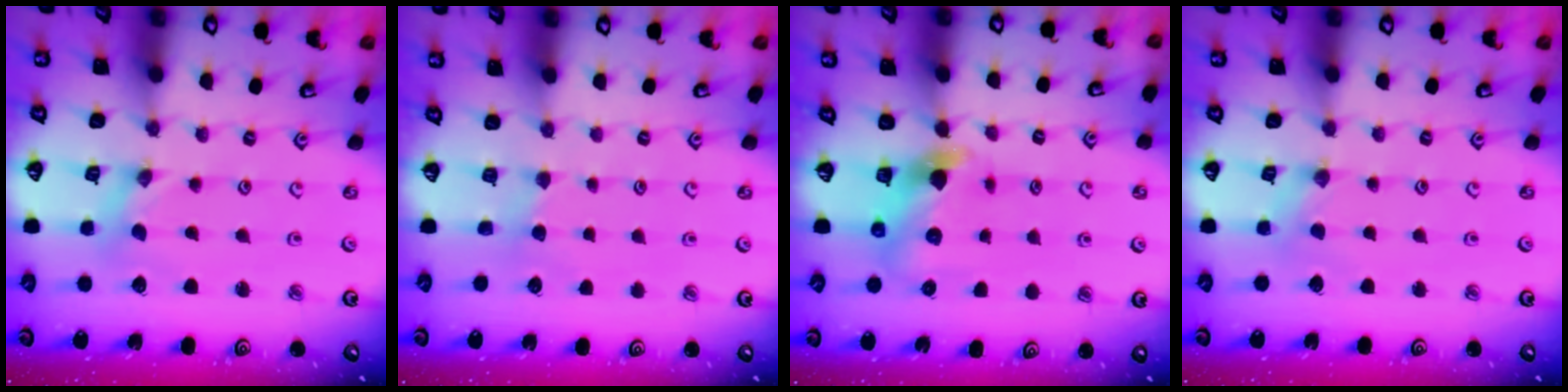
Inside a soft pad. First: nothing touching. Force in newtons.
{"total": 2.5, "press": 2.5, "slide": 0.3}
{"total": 5.8, "press": 5.8, "slide": 0.8}
{"total": 1.8, "press": 1.8, "slide": 0.3}